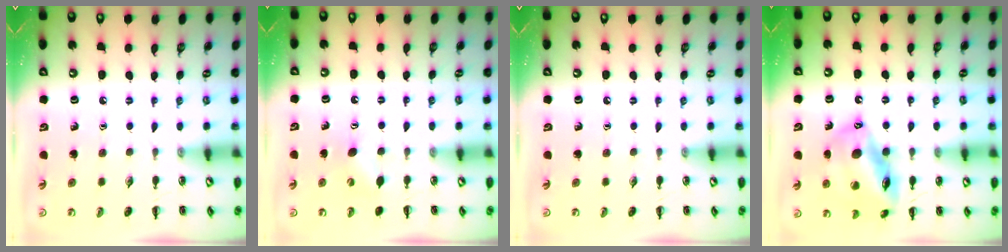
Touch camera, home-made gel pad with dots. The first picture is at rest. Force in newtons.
{"total": 5.1, "press": 4.9, "slide": 1.3}
{"total": 0.0}
{"total": 17.0, "press": 16.7, "slide": 3.4}